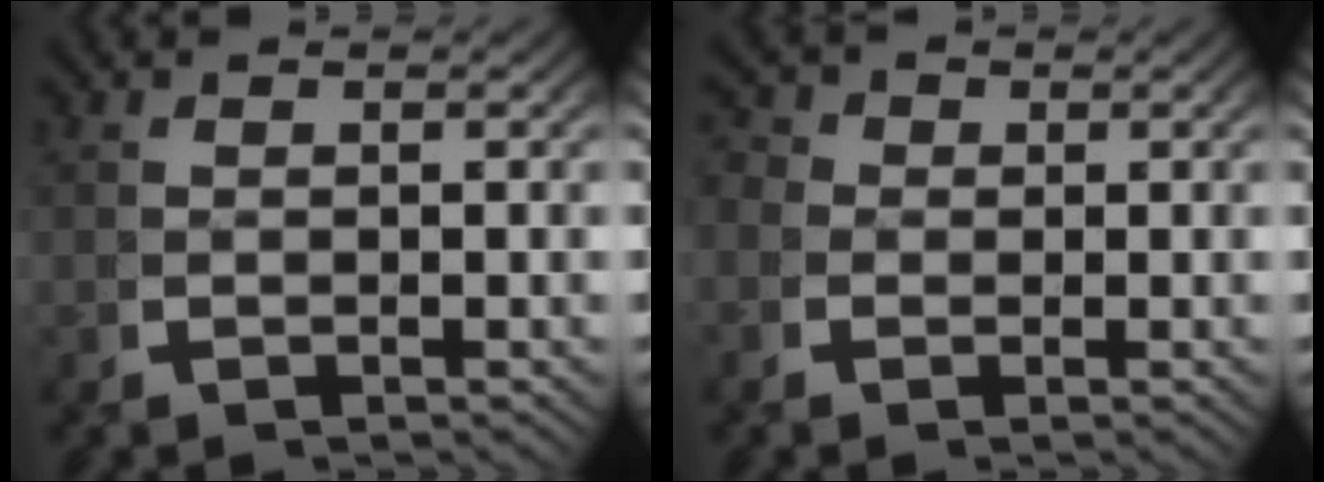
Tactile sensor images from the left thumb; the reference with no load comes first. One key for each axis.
{"total": 2.8, "fx": 0.2, "fy": 2.6, "fz": 1.0, "tx": -0.017, "ty": -0.002, "tz": -0.007}